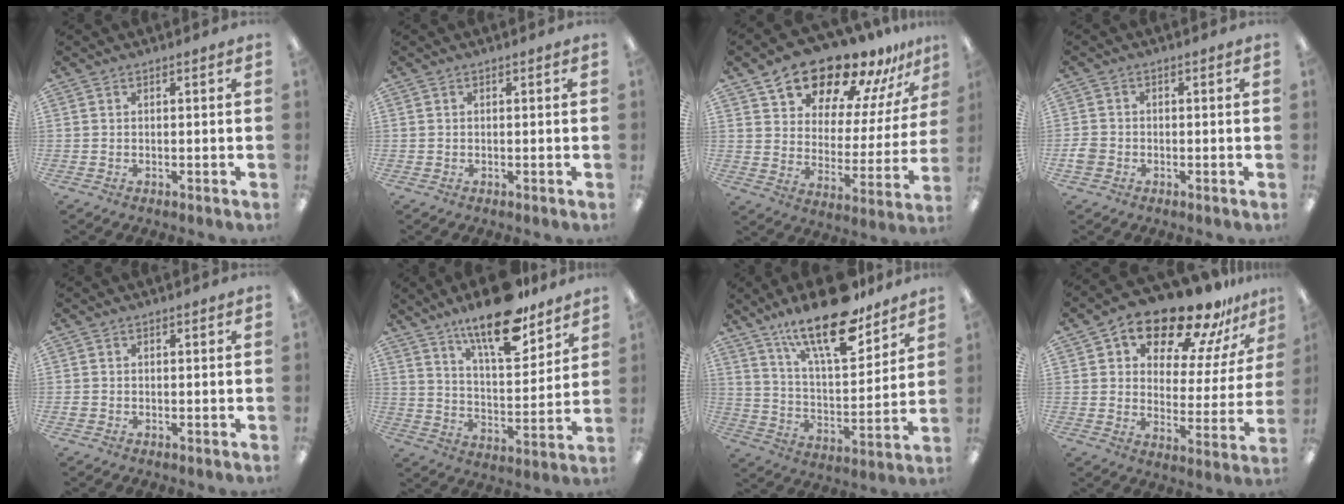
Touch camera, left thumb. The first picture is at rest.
{"total": 0.0}
{"total": 17.3, "force": [14.9, 7.0, 5.5], "torque": [-0.095, -0.124, 0.261]}
{"total": 3.1, "force": [-1.1, 2.6, 1.3], "torque": [-0.019, 0.008, -0.019]}
{"total": 0.9, "force": [-0.3, 0.8, 0.2], "torque": [-0.002, 0.004, -0.007]}
{"total": 16.8, "force": [12.7, 5.2, 9.8], "torque": [-0.151, -0.079, 0.212]}
{"total": 20.3, "force": [14.5, 6.6, 12.6], "torque": [-0.209, -0.088, 0.243]}
{"total": 17.6, "force": [14.2, 6.8, 8.0], "torque": [-0.131, -0.102, 0.241]}